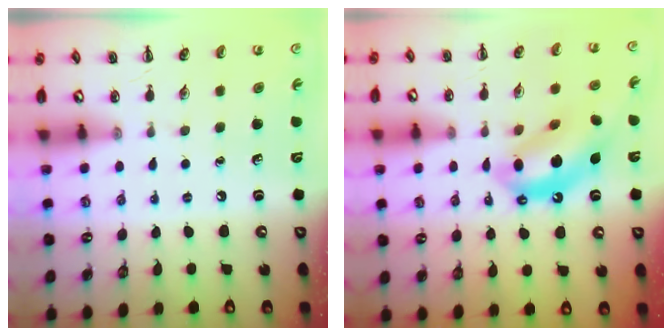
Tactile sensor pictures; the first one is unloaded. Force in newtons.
{"total": 12.9, "press": 12.4, "slide": 3.4}